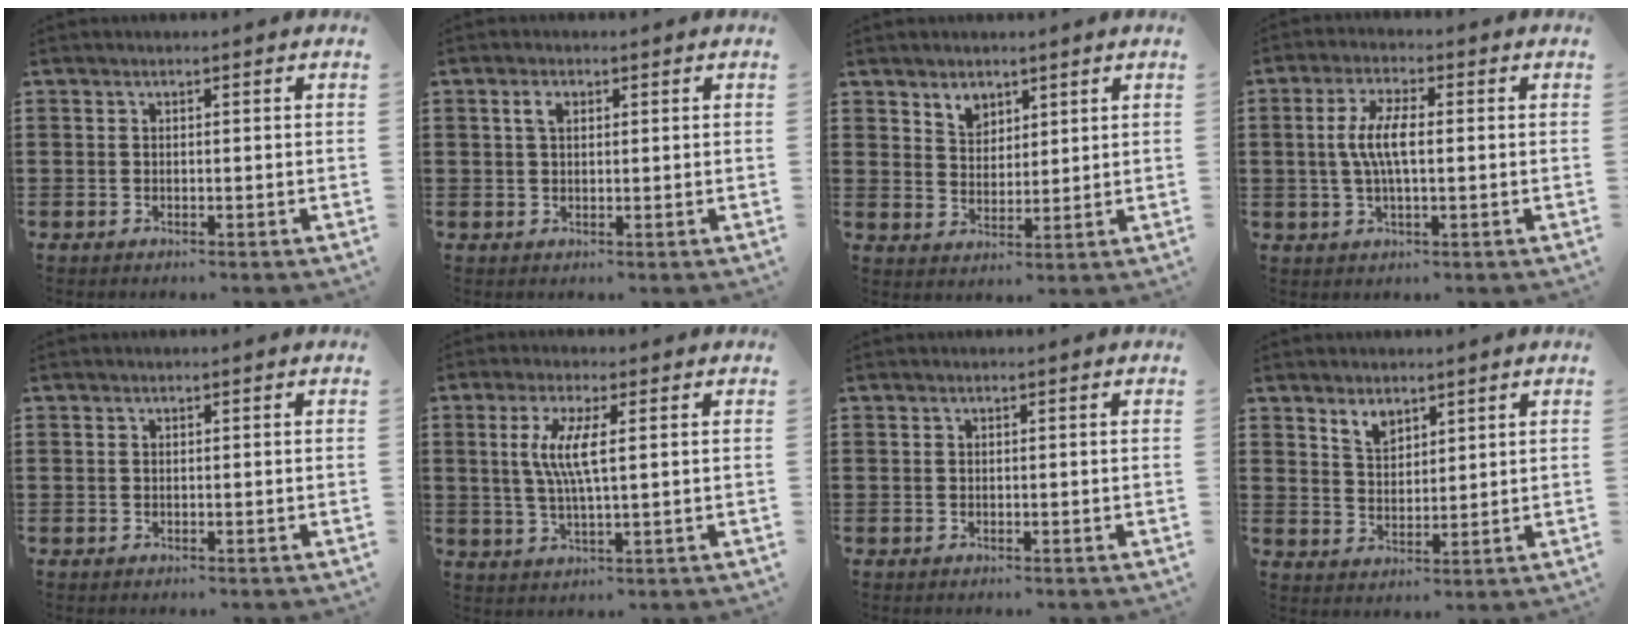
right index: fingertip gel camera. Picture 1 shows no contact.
{"total": 2.1, "force": [0.8, 1.2, 1.6], "torque": [-0.035, 0.007, 0.013]}
{"total": 3.5, "force": [2.6, 2.3, 0.6], "torque": [-0.022, 0.007, 0.049]}
{"total": 6.3, "force": [0.1, 2.0, 5.9], "torque": [-0.122, 0.002, -0.006]}
{"total": 0.0}
{"total": 6.1, "force": [1.2, 0.9, 5.9], "torque": [-0.130, -0.007, 0.013]}
{"total": 0.0}
{"total": 3.5, "force": [2.8, 1.8, 1.3], "torque": [-0.033, 0.004, 0.053]}